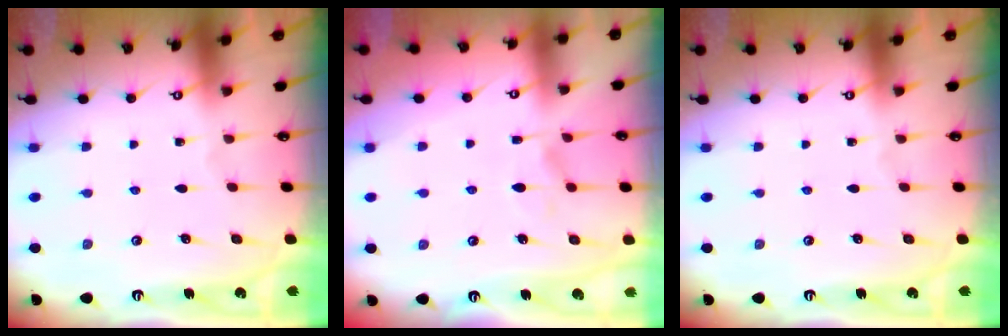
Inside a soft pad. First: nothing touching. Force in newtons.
{"total": 1.4, "press": 1.0, "slide": 1.0}
{"total": 0.0}